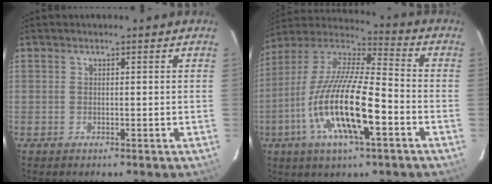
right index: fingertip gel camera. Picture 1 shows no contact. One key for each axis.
{"total": 20.0, "fx": -7.1, "fy": 5.2, "fz": 18.0, "tx": -0.350, "ty": -0.024, "tz": -0.139}